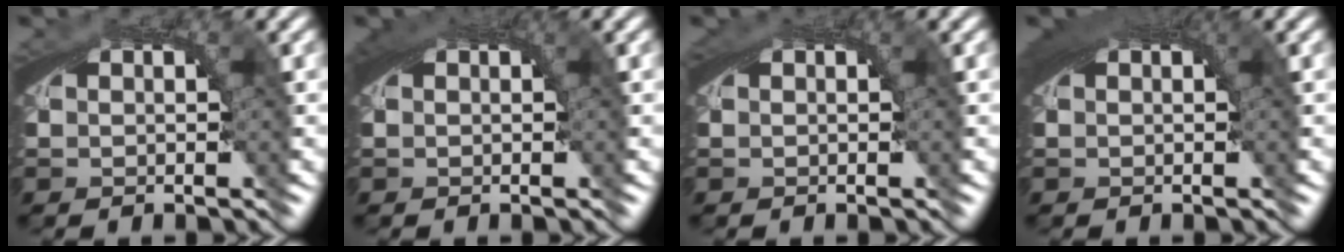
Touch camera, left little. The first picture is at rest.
{"total": 1.6, "force": [0.6, 0.2, 1.5], "torque": [-0.021, 0.005, 0.010]}
{"total": 0.6, "force": [0.2, -0.1, 0.5], "torque": [-0.008, 0.002, 0.005]}
{"total": 2.4, "force": [1.0, 0.6, 2.1], "torque": [-0.026, 0.008, 0.014]}